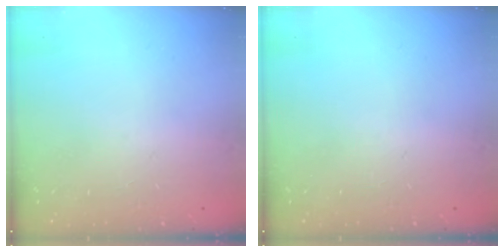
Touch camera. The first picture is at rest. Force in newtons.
{"total": 0.0}